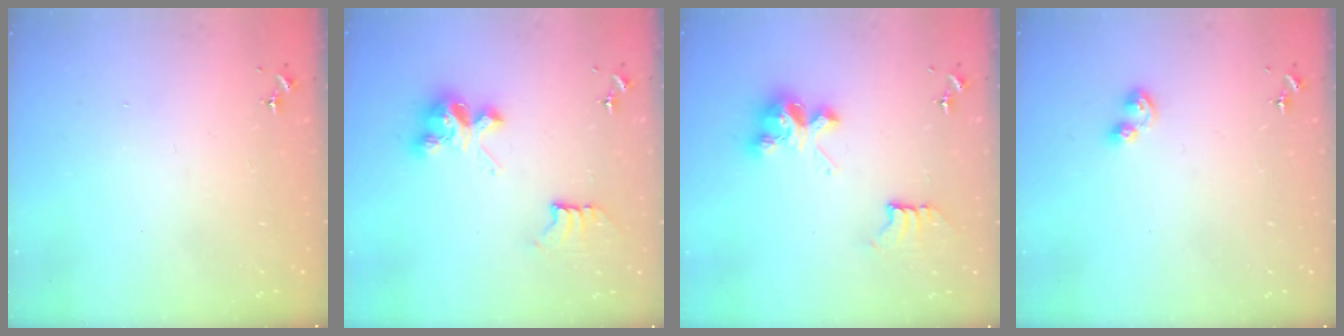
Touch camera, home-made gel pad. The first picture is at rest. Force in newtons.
{"total": 9.4, "press": 9.4, "slide": 0.7}
{"total": 9.4, "press": 9.4, "slide": 0.7}
{"total": 4.6, "press": 4.5, "slide": 1.0}